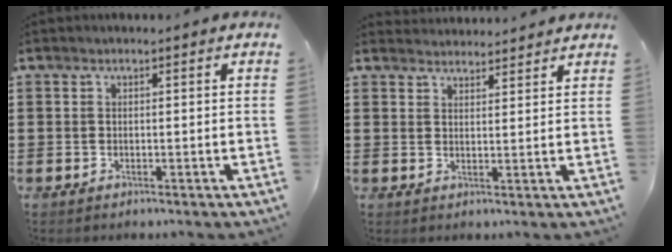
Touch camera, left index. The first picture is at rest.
{"total": 2.5, "force": [2.5, 0.1, -0.3], "torque": [-0.001, -0.007, 0.049]}